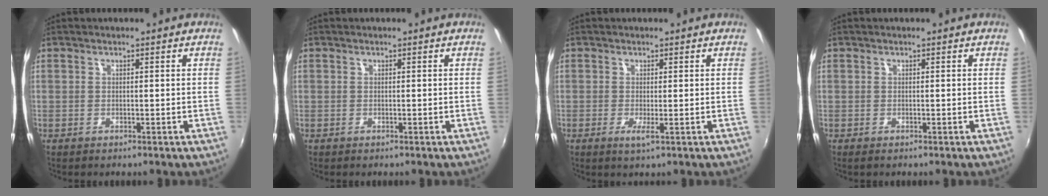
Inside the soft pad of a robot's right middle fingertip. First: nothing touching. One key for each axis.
{"total": 0.0}
{"total": 1.7, "fx": -0.3, "fy": -0.2, "fz": 1.6, "tx": -0.031, "ty": -0.006, "tz": -0.006}
{"total": 0.0}